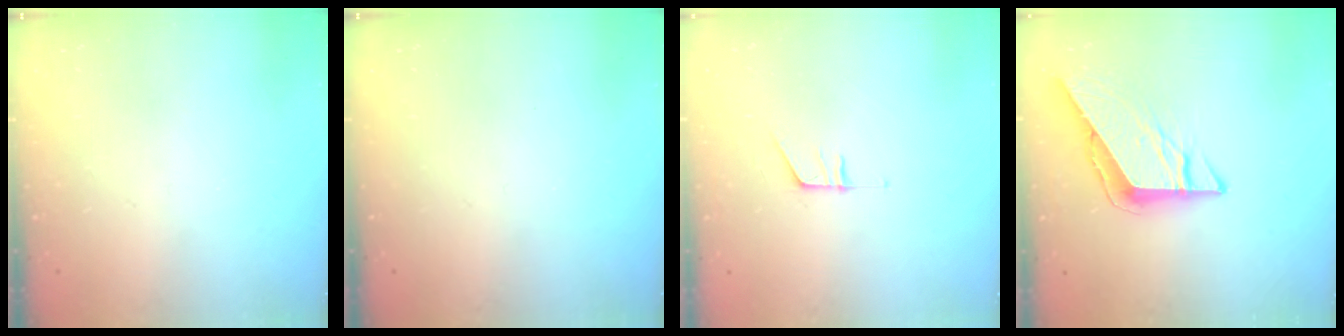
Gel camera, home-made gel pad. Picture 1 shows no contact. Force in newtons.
{"total": 0.0}
{"total": 5.4, "press": 5.4, "slide": 0.5}
{"total": 8.8, "press": 8.7, "slide": 0.8}